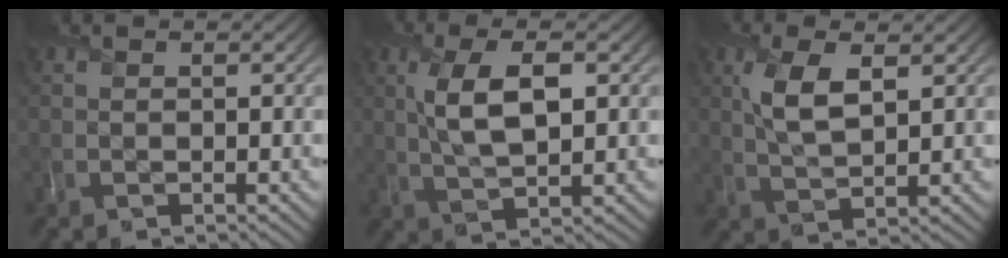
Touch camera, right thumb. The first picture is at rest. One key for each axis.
{"total": 6.9, "fx": 1.4, "fy": 2.7, "fz": 6.2, "tx": -0.129, "ty": 0.004, "tz": 0.027}
{"total": 5.4, "fx": 1.9, "fy": 2.2, "fz": 4.6, "tx": -0.105, "ty": -0.001, "tz": 0.038}